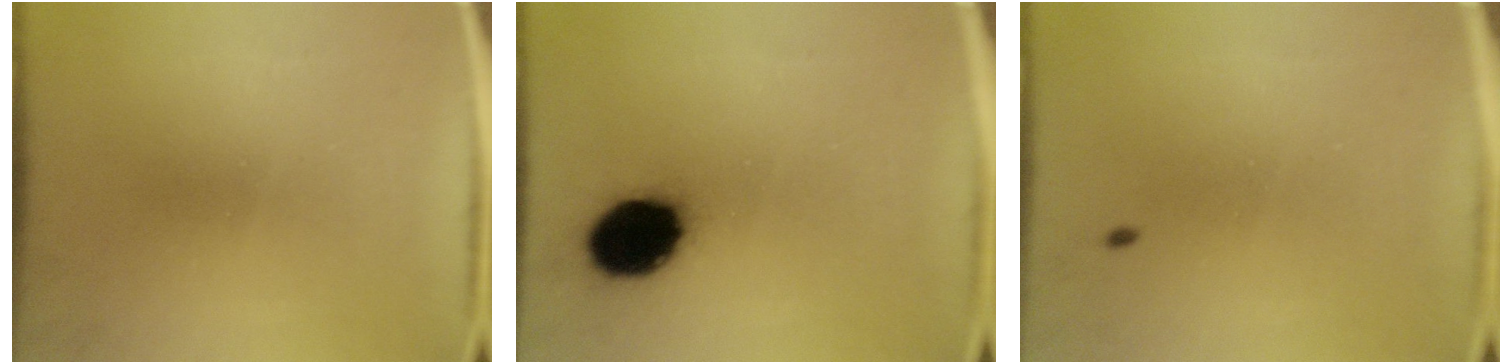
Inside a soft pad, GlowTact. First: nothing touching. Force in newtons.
{"total": 14.2}
{"total": 0.7}